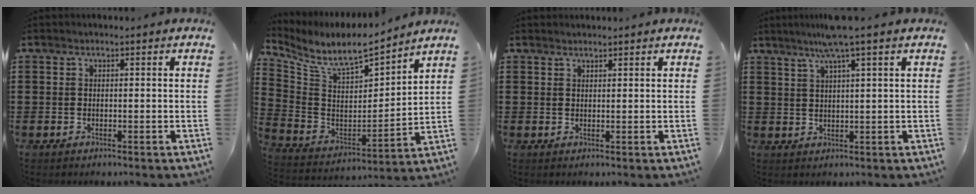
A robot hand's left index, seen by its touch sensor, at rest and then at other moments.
{"total": 8.0, "force": [7.0, 1.9, 3.4], "torque": [-0.101, -0.051, 0.117]}
{"total": 0.9, "force": [0.9, 0.1, 0.2], "torque": [-0.005, -0.001, 0.017]}
{"total": 5.1, "force": [3.4, -0.8, 3.7], "torque": [-0.080, 0.001, 0.058]}